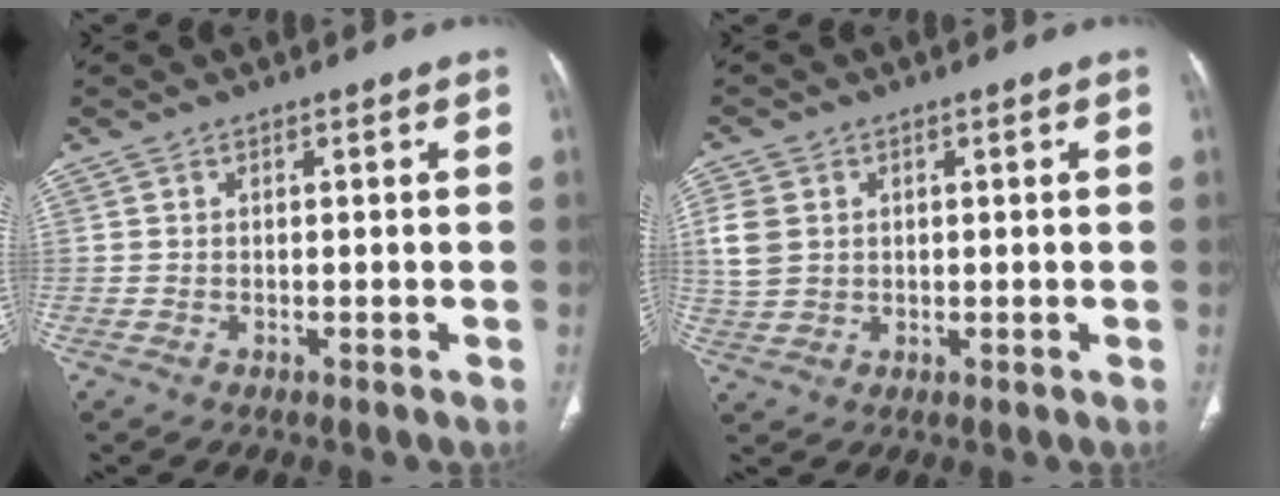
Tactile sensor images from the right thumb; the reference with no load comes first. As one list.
[{"total": 5.9, "force": [1.3, 4.7, 3.4], "torque": [-0.069, 0.001, 0.029]}]